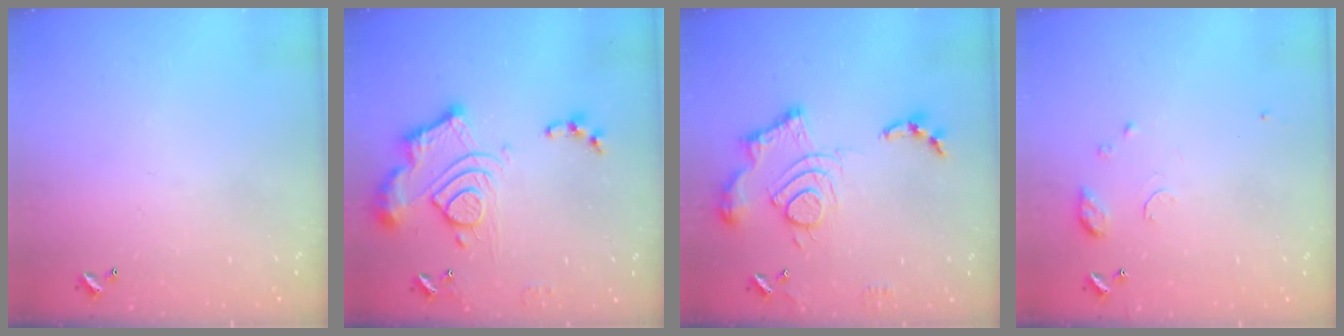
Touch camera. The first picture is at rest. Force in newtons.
{"total": 16.2, "press": 16.1, "slide": 1.9}
{"total": 15.7, "press": 15.6, "slide": 1.4}
{"total": 7.9, "press": 7.8, "slide": 0.8}